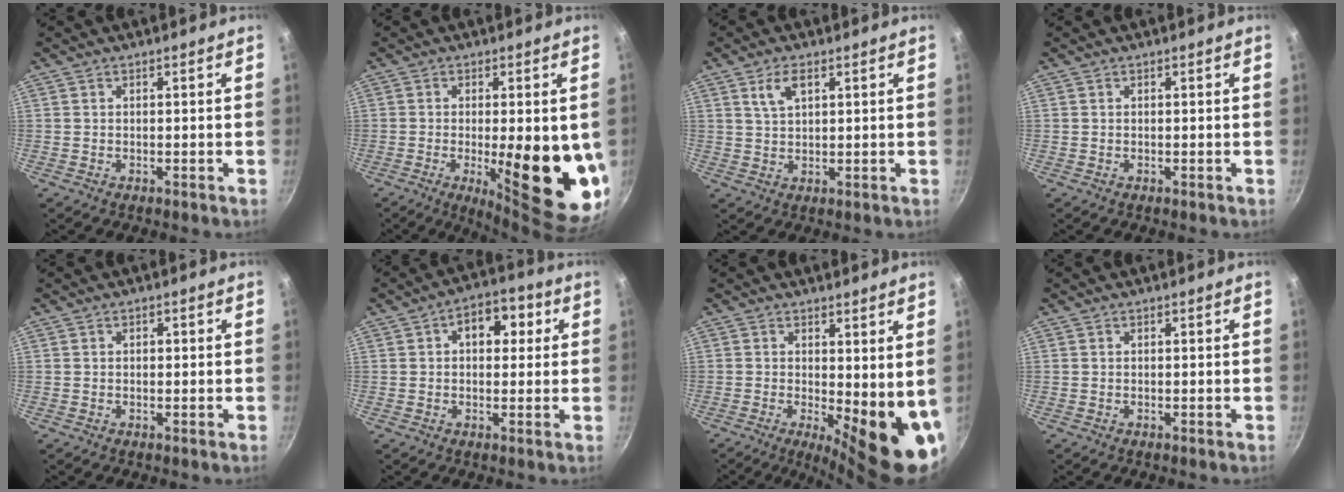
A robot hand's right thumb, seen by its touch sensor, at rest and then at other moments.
{"total": 20.4, "force": [-3.8, 6.4, 19.0], "torque": [-0.209, -0.030, -0.027]}
{"total": 4.2, "force": [2.1, 2.1, 3.0], "torque": [-0.054, -0.005, 0.044]}
{"total": 0.0}
{"total": 0.8, "force": [0.2, 0.5, 0.6], "torque": [-0.006, 0.002, 0.002]}
{"total": 8.0, "force": [2.1, 5.0, 5.8], "torque": [-0.053, 0.015, 0.022]}
{"total": 13.9, "force": [-1.5, 4.8, 13.0], "torque": [-0.177, -0.030, -0.003]}
{"total": 0.0}